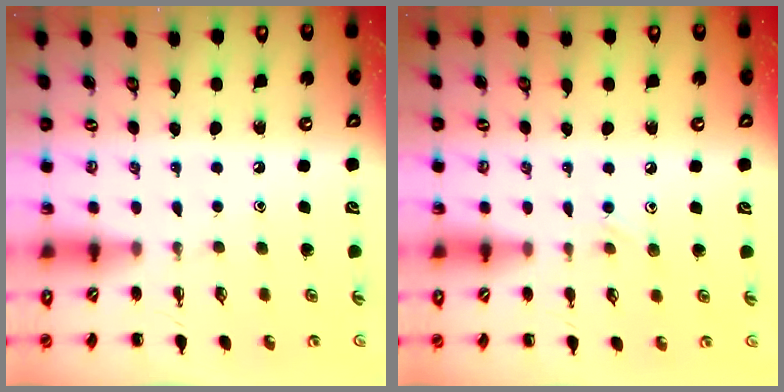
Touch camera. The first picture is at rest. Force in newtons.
{"total": 6.2, "press": 5.9, "slide": 2.0}